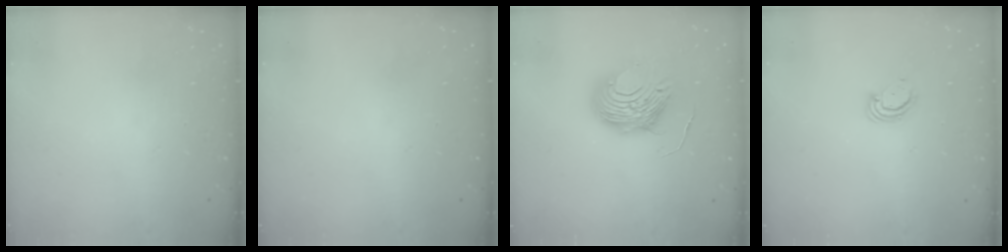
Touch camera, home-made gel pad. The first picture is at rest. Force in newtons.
{"total": 0.0}
{"total": 10.6, "press": 10.6, "slide": 0.9}
{"total": 2.8, "press": 2.8, "slide": 0.3}